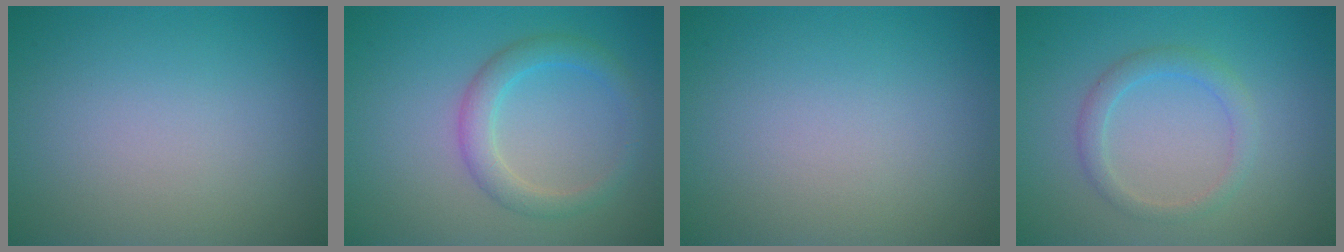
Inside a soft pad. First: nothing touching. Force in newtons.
{"total": 2.8, "press": 2.8, "slide": 0.1}
{"total": 0.0}
{"total": 2.1, "press": 2.1, "slide": 0.1}